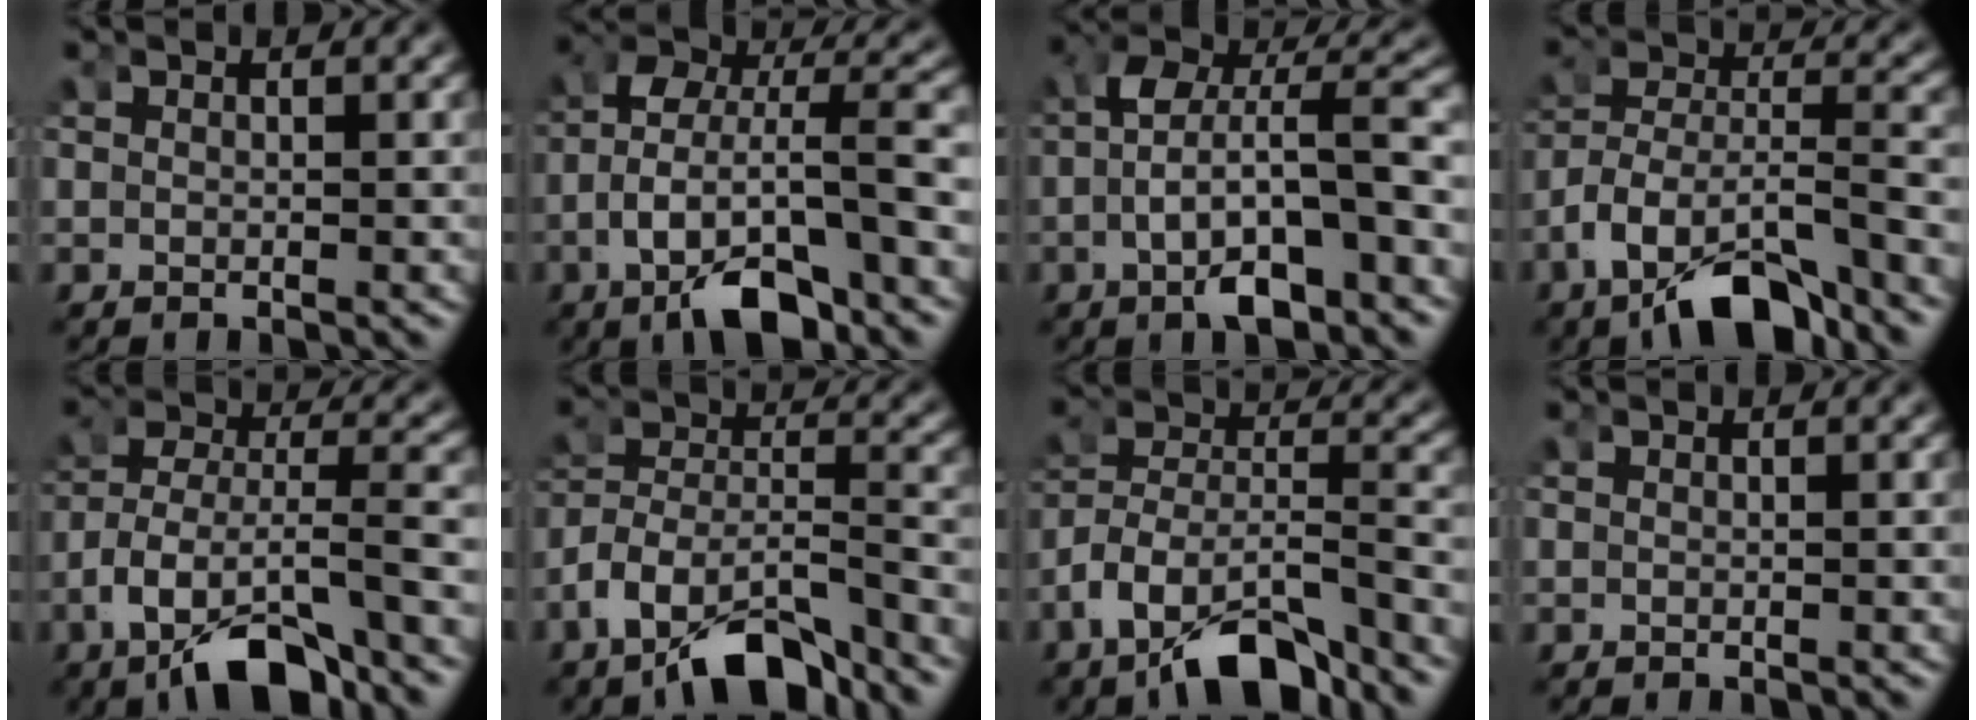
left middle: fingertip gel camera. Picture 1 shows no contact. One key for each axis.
{"total": 8.0, "fx": -1.7, "fy": 4.1, "fz": 6.7, "tx": -0.093, "ty": 0.009, "tz": -0.031}
{"total": 6.3, "fx": -1.8, "fy": 2.6, "fz": 5.5, "tx": -0.072, "ty": 0.023, "tz": -0.033}
{"total": 7.3, "fx": -4.1, "fy": 3.8, "fz": 4.8, "tx": -0.089, "ty": -0.013, "tz": -0.058}
{"total": 7.2, "fx": -3.4, "fy": 3.2, "fz": 5.5, "tx": -0.093, "ty": -0.007, "tz": -0.045}
{"total": 7.8, "fx": -4.6, "fy": 5.0, "fz": 3.9, "tx": -0.080, "ty": -0.013, "tz": -0.076}
{"total": 7.6, "fx": -4.2, "fy": 4.5, "fz": 4.4, "tx": -0.088, "ty": -0.015, "tz": -0.066}
{"total": 0.7, "fx": -0.1, "fy": -0.5, "fz": -0.4, "tx": 0.012, "ty": 0.010, "tz": -0.004}